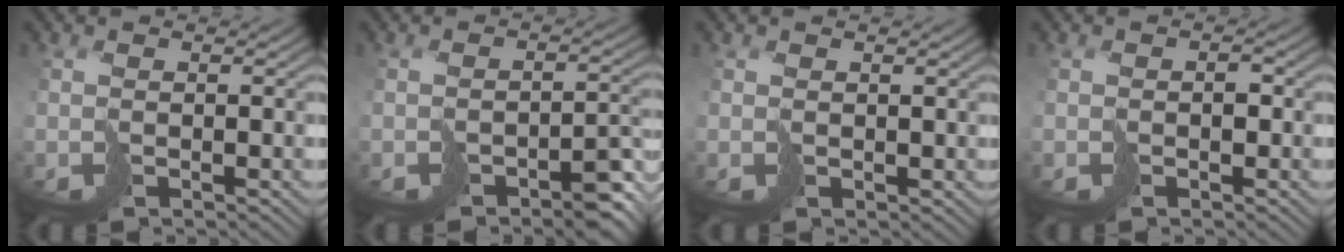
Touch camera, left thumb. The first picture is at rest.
{"total": 5.2, "force": [-3.2, 2.2, 3.4], "torque": [-0.038, -0.002, -0.050]}
{"total": 0.7, "force": [0.5, 0.5, 0.1], "torque": [-0.004, 0.000, 0.010]}
{"total": 1.4, "force": [-0.3, 0.9, 1.0], "torque": [-0.017, -0.001, -0.006]}